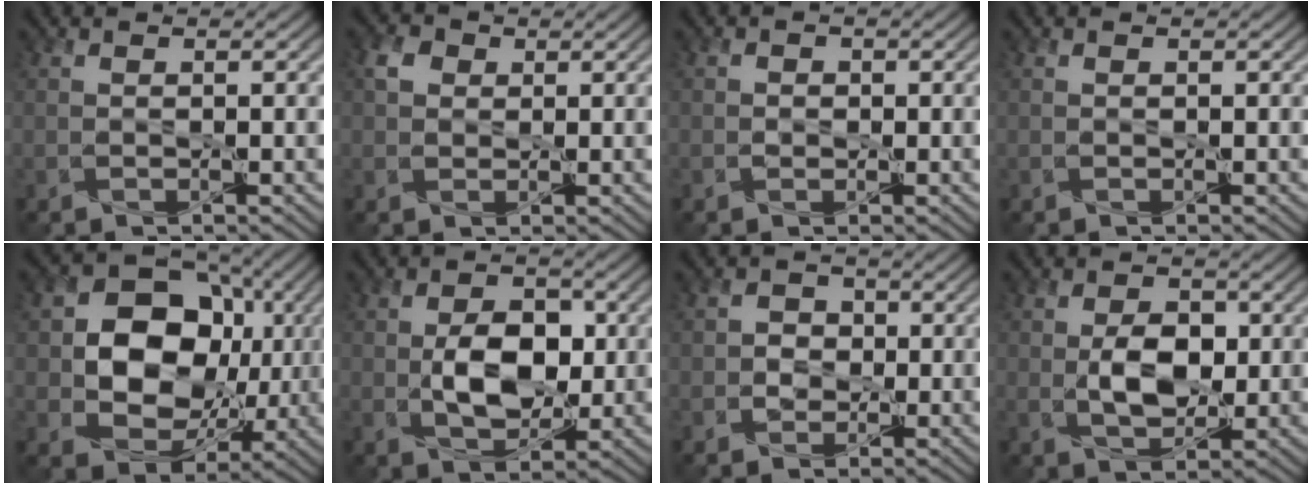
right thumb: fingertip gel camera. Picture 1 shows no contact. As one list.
[{"total": 2.5, "force": [0.7, 2.1, 1.2], "torque": [-0.029, 0.002, 0.010]}, {"total": 1.0, "force": [-0.4, 0.9, 0.4], "torque": [-0.008, -0.003, -0.010]}, {"total": 0.0}, {"total": 13.4, "force": [0.9, 10.6, 8.2], "torque": [-0.154, 0.001, 0.012]}, {"total": 6.9, "force": [-0.5, 4.4, 5.4], "torque": [-0.098, -0.006, -0.011]}, {"total": 2.9, "force": [-0.5, 2.7, 1.0], "torque": [-0.013, 0.003, -0.026]}, {"total": 5.1, "force": [-0.3, 3.2, 4.0], "torque": [-0.076, -0.004, -0.004]}]